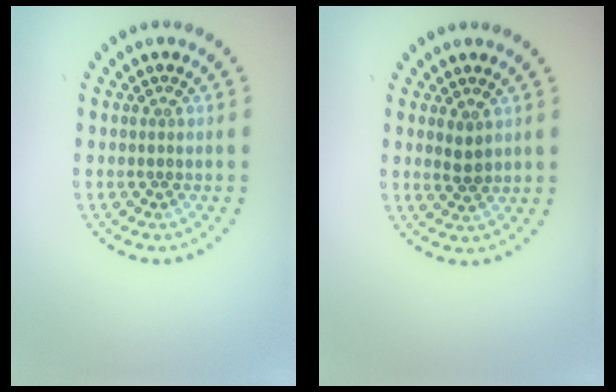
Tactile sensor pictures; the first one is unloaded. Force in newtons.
{"total": 1.6, "press": 1.5, "slide": 0.6}